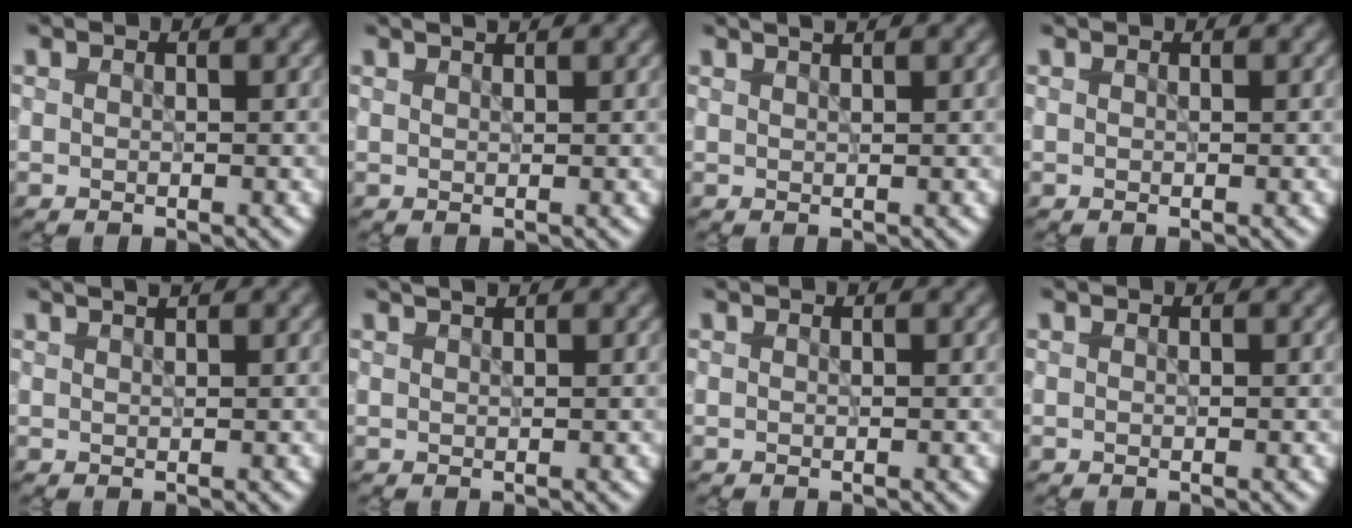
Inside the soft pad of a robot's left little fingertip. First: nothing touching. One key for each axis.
{"total": 1.0, "fx": 0.8, "fy": 0.1, "fz": 0.5, "tx": -0.005, "ty": 0.001, "tz": 0.011}
{"total": 1.7, "fx": 1.2, "fy": 0.5, "fz": 1.1, "tx": -0.005, "ty": 0.004, "tz": 0.008}
{"total": 0.0}
{"total": 1.3, "fx": 1.0, "fy": 0.3, "fz": 0.8, "tx": -0.005, "ty": 0.002, "tz": 0.009}
{"total": 1.1, "fx": 0.9, "fy": 0.2, "fz": 0.6, "tx": -0.006, "ty": 0.000, "tz": 0.009}
{"total": 0.0}
{"total": 0.0}